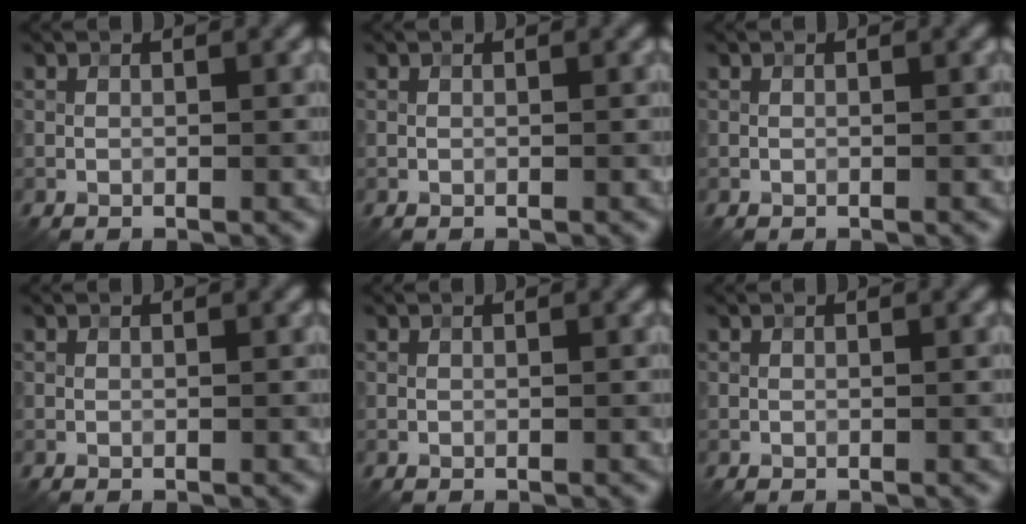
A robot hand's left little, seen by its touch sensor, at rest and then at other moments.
{"total": 0.0}
{"total": 0.0}
{"total": 0.0}
{"total": 0.0}
{"total": 0.0}